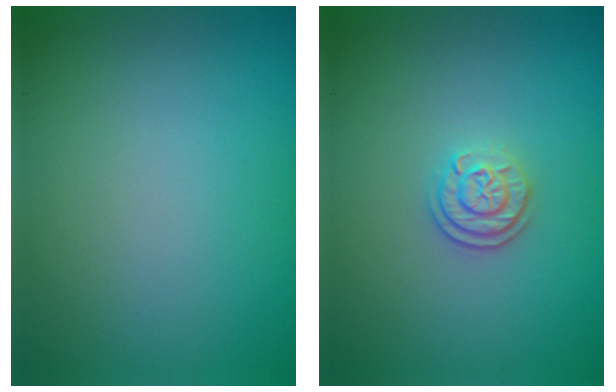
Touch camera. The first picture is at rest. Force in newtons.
{"total": 2.3, "press": 1.9, "slide": 1.2}